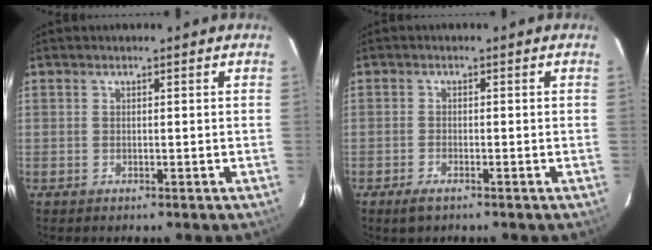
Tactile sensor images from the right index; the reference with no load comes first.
{"total": 2.1, "force": [-1.4, 0.7, 1.4], "torque": [-0.034, -0.003, -0.020]}